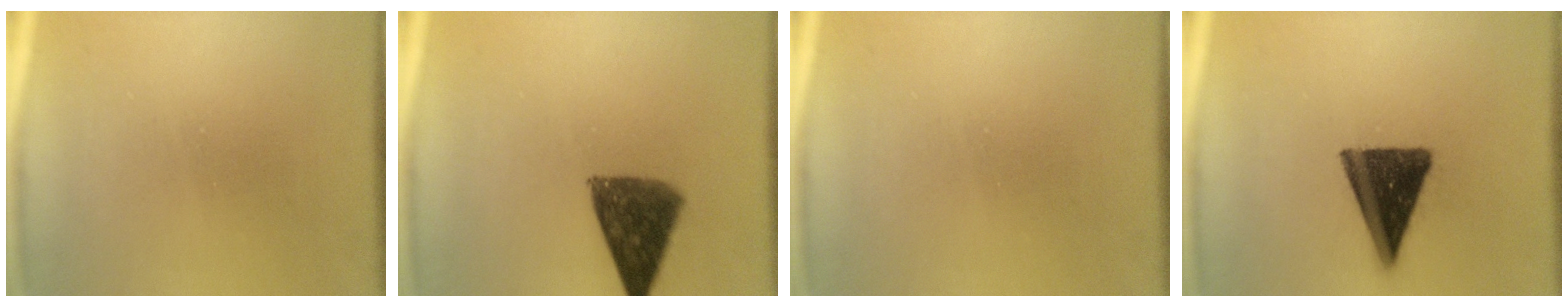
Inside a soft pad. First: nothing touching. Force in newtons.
{"total": 10.3}
{"total": 0.0}
{"total": 14.2}